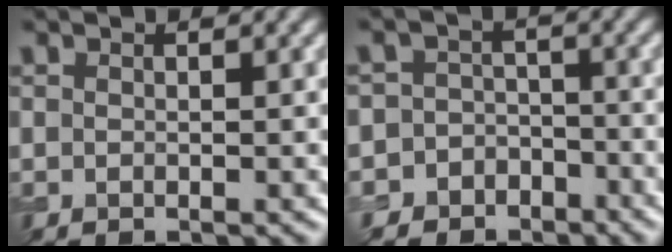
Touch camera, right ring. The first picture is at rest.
{"total": 6.7, "force": [-4.2, 5.1, -0.3], "torque": [0.031, -0.009, -0.086]}